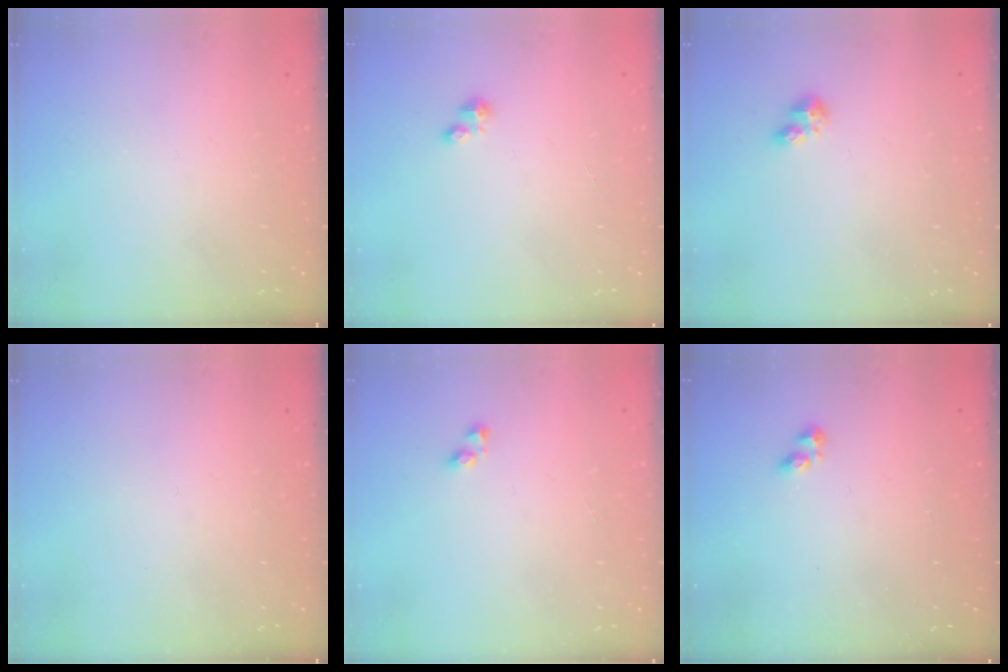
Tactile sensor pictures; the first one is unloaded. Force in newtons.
{"total": 1.9, "press": 1.8, "slide": 0.2}
{"total": 4.6, "press": 4.6, "slide": 0.6}
{"total": 0.0}
{"total": 2.9, "press": 2.9, "slide": 0.2}
{"total": 1.9, "press": 1.9, "slide": 0.3}